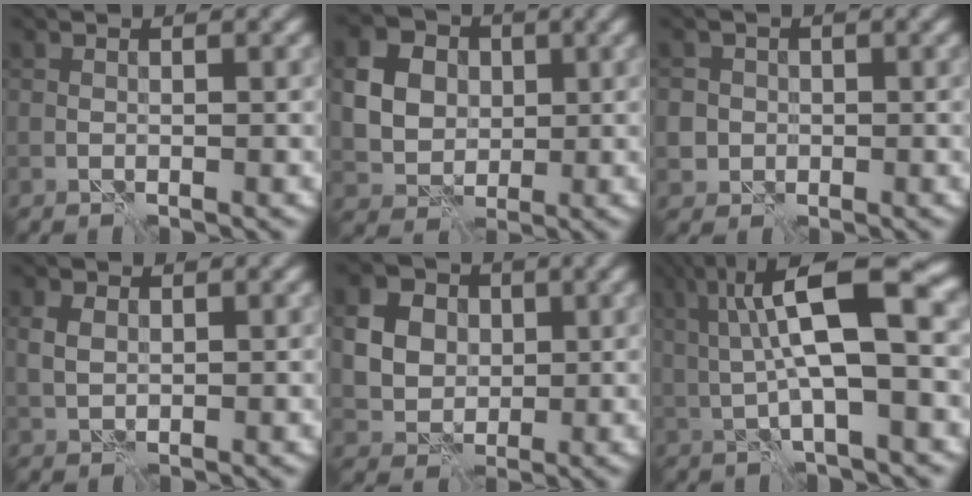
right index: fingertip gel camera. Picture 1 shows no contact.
{"total": 7.2, "force": [1.3, 6.1, 3.6], "torque": [-0.078, 0.017, 0.023]}
{"total": 3.1, "force": [-0.5, 3.0, 0.6], "torque": [0.007, 0.010, -0.020]}
{"total": 1.9, "force": [0.4, 1.3, 1.2], "torque": [-0.029, 0.001, 0.008]}
{"total": 8.0, "force": [2.0, 6.7, 3.8], "torque": [-0.073, 0.025, 0.033]}
{"total": 9.5, "force": [1.6, 2.5, 9.0], "torque": [-0.155, 0.014, 0.023]}